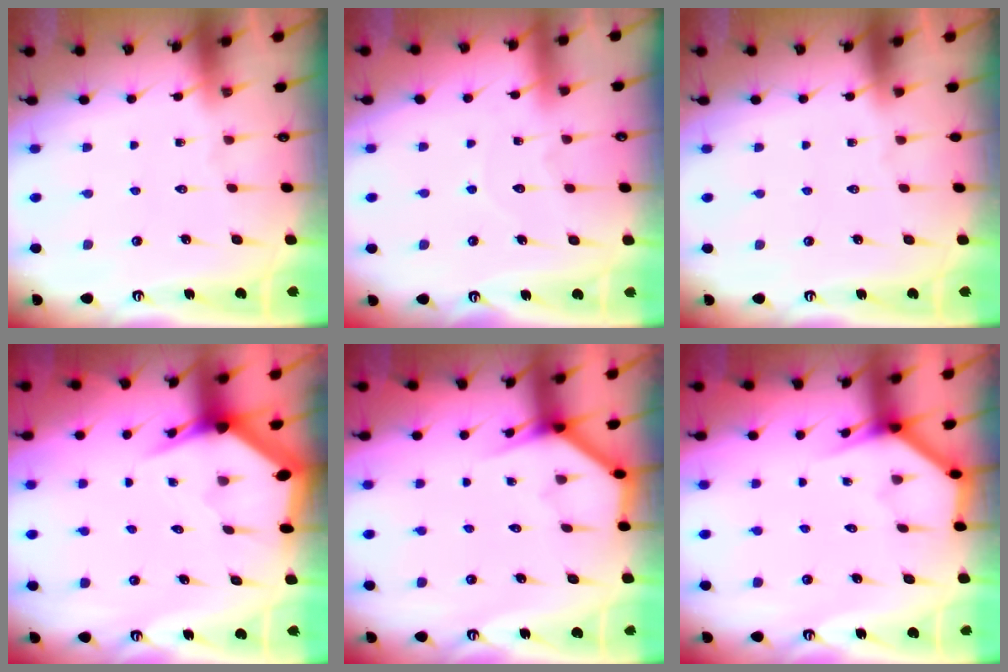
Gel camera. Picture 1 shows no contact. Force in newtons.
{"total": 5.3, "press": 5.3, "slide": 0.3}
{"total": 0.0}
{"total": 3.9, "press": 3.9, "slide": 0.1}
{"total": 3.8, "press": 3.8, "slide": 0.3}
{"total": 3.7, "press": 3.7, "slide": 0.3}